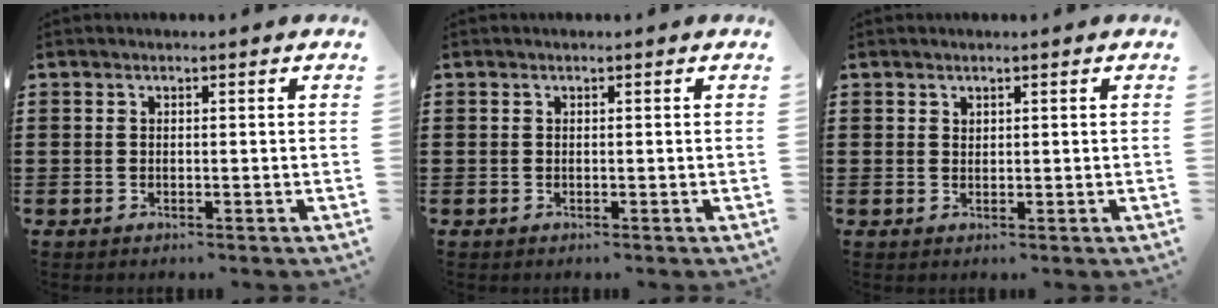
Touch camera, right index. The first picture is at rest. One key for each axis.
{"total": 0.0}
{"total": 0.7, "fx": 0.6, "fy": 0.5, "fz": 0.1, "tx": -0.003, "ty": 0.001, "tz": 0.012}